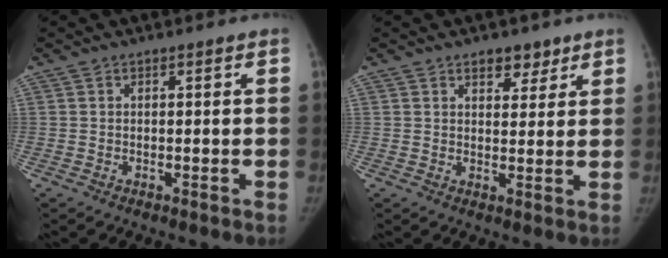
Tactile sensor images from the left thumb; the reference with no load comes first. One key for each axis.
{"total": 4.4, "fx": 2.9, "fy": 2.6, "fz": 2.0, "tx": 0.000, "ty": -0.017, "tz": 0.044}